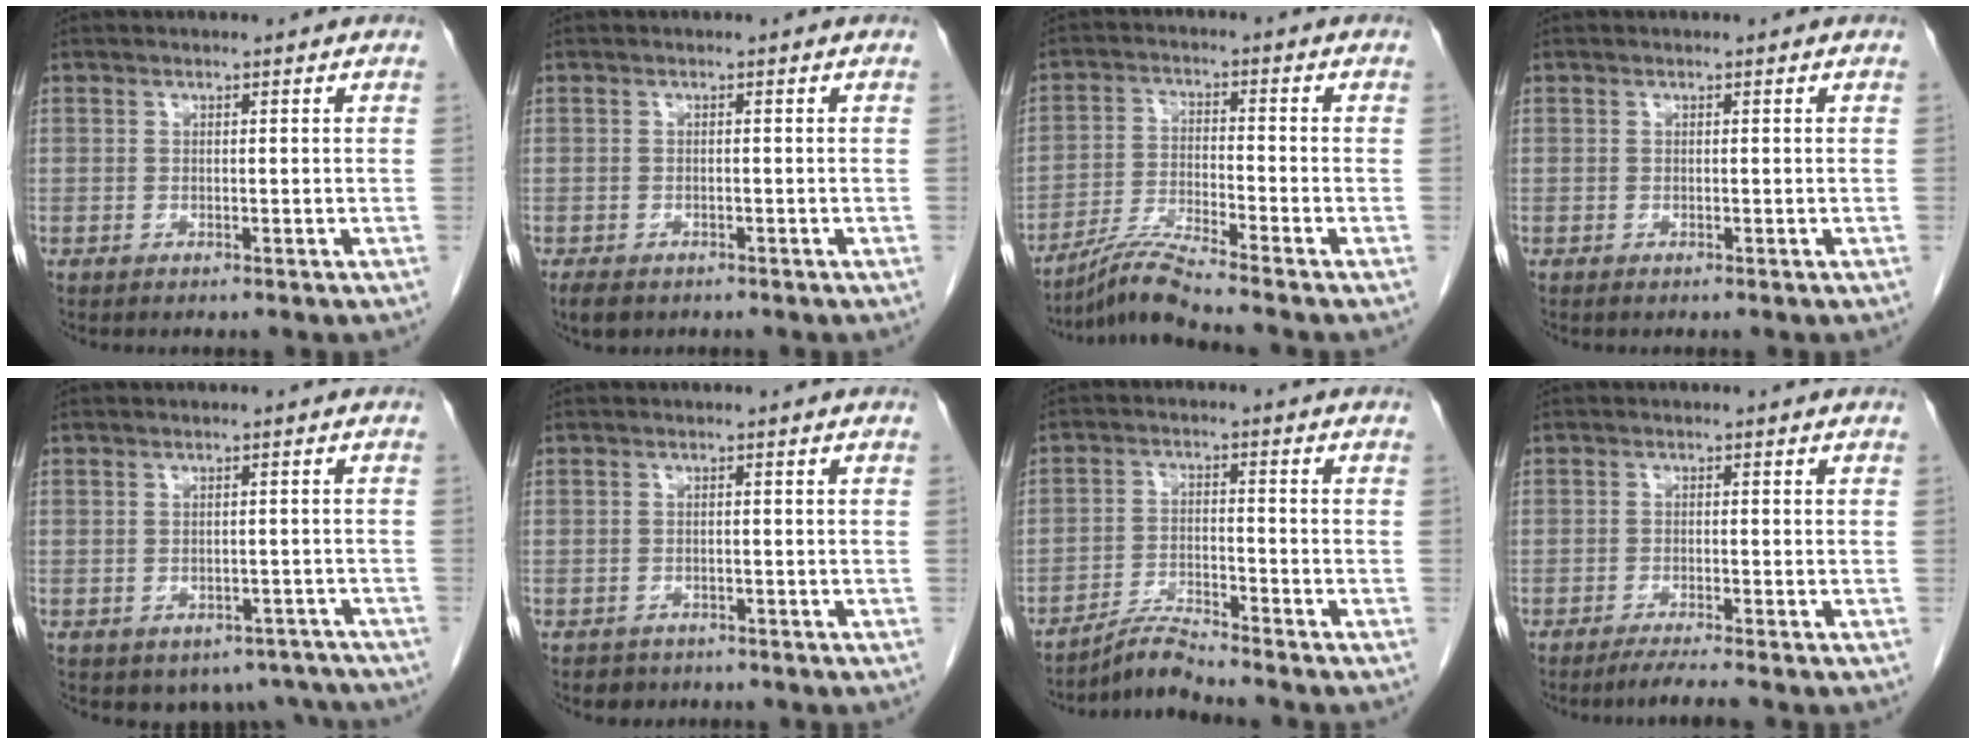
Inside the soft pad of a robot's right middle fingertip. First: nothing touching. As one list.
[{"total": 3.3, "force": [-2.5, 1.6, 1.5], "torque": [-0.025, -0.005, -0.034]}, {"total": 6.7, "force": [-5.9, -1.9, 2.4], "torque": [-0.054, -0.025, -0.115]}, {"total": 0.0}, {"total": 6.3, "force": [-4.9, 3.8, 1.1], "torque": [0.005, 0.010, -0.056]}, {"total": 2.1, "force": [-1.6, 1.4, 0.0], "torque": [-0.009, 0.004, -0.023]}, {"total": 4.6, "force": [-4.5, -1.0, 0.6], "torque": [-0.016, -0.015, -0.084]}, {"total": 3.1, "force": [-2.6, -0.7, 1.5], "torque": [-0.034, -0.012, -0.049]}]